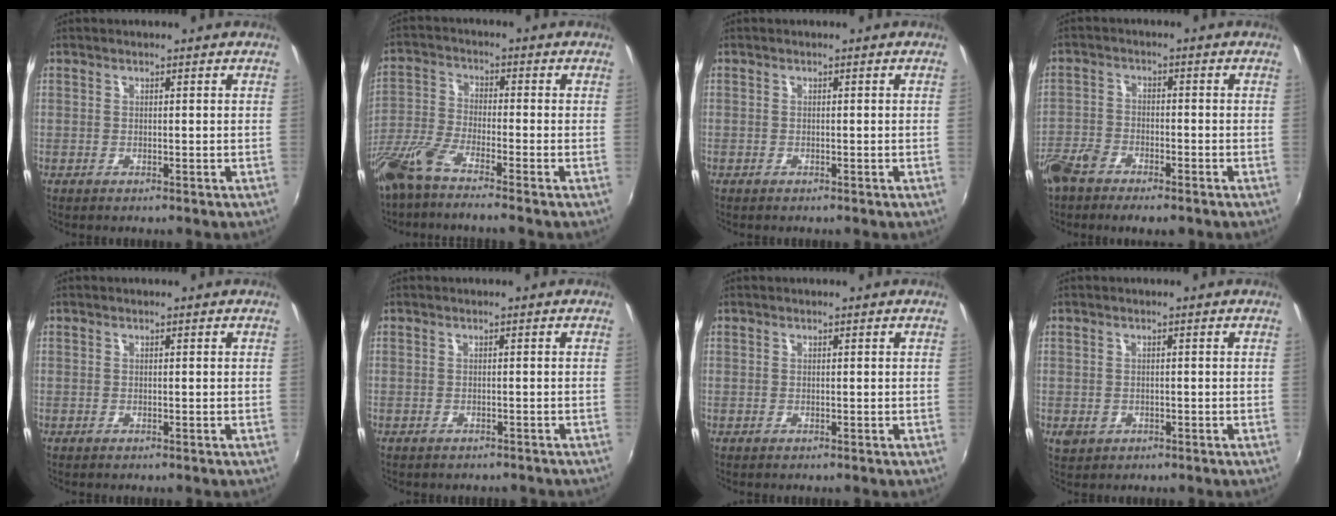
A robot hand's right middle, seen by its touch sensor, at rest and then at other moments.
{"total": 8.5, "force": [-6.5, 0.7, 5.5], "torque": [-0.124, -0.018, -0.130]}
{"total": 0.0}
{"total": 8.0, "force": [-5.8, 3.6, 4.2], "torque": [-0.108, -0.013, -0.114]}
{"total": 0.0}
{"total": 2.2, "force": [-1.9, 0.8, 0.7], "torque": [-0.017, -0.008, -0.022]}
{"total": 0.0}
{"total": 2.8, "force": [-0.9, 2.4, 1.2], "torque": [-0.023, -0.004, -0.011]}